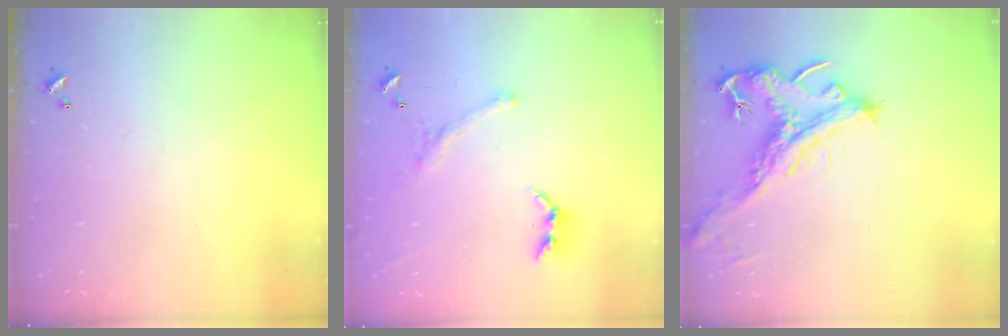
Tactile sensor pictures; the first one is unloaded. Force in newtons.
{"total": 1.2, "press": 0.5, "slide": 1.1}
{"total": 2.0, "press": 1.5, "slide": 1.3}